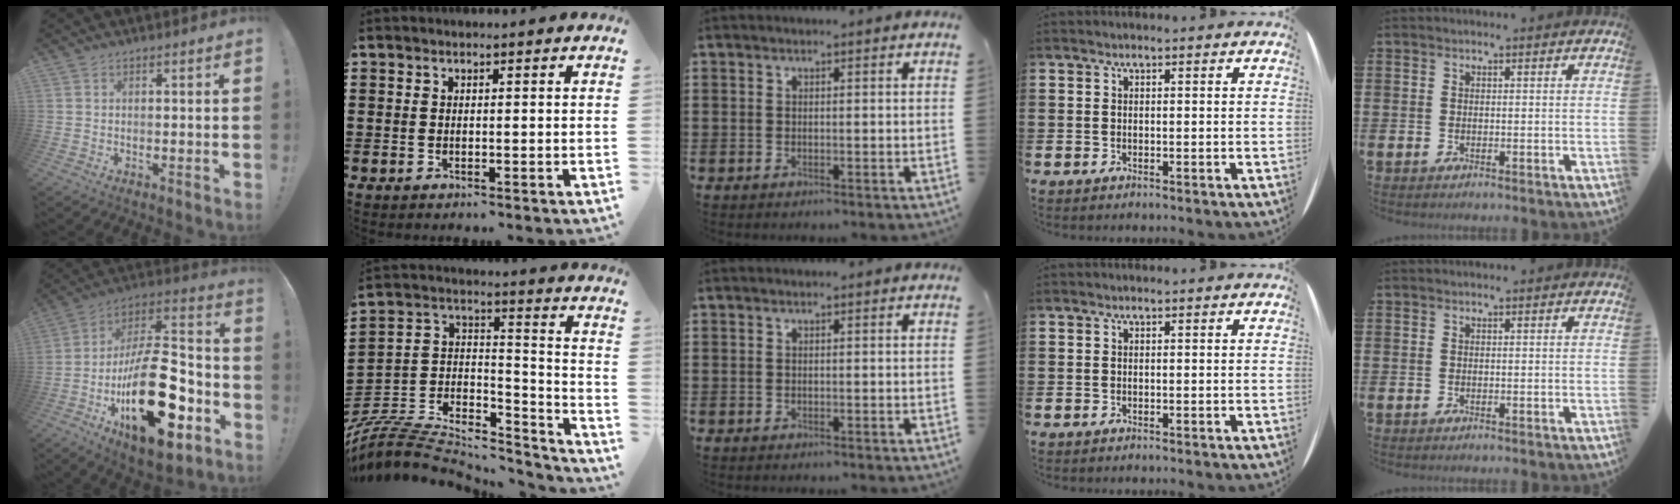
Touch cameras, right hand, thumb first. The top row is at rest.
{"thumb": {"total": 30.9, "force": [-9.3, 14.7, 25.6], "torque": [-0.441, 0.053, -0.134]}, "index": {"total": 7.9, "force": [-6.5, 3.4, 2.8], "torque": [-0.064, 0.010, -0.129]}}